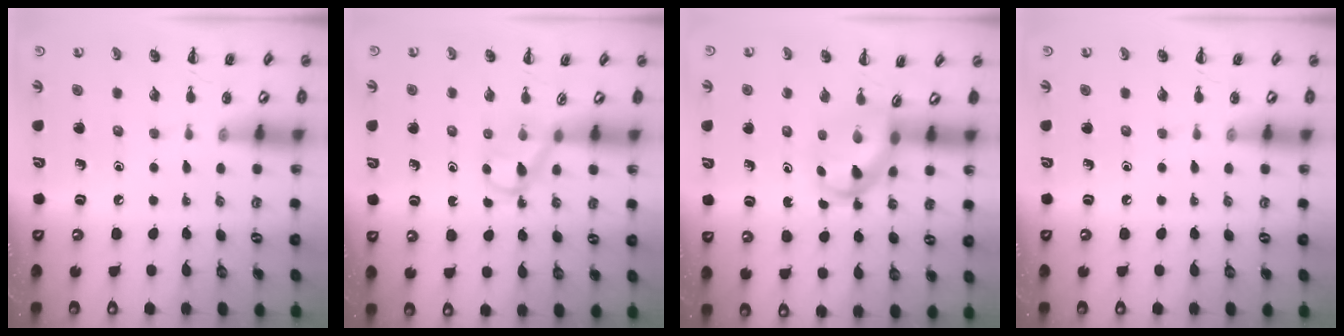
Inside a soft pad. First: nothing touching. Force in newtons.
{"total": 3.7, "press": 3.5, "slide": 1.2}
{"total": 4.2, "press": 4.2, "slide": 0.6}
{"total": 0.0}